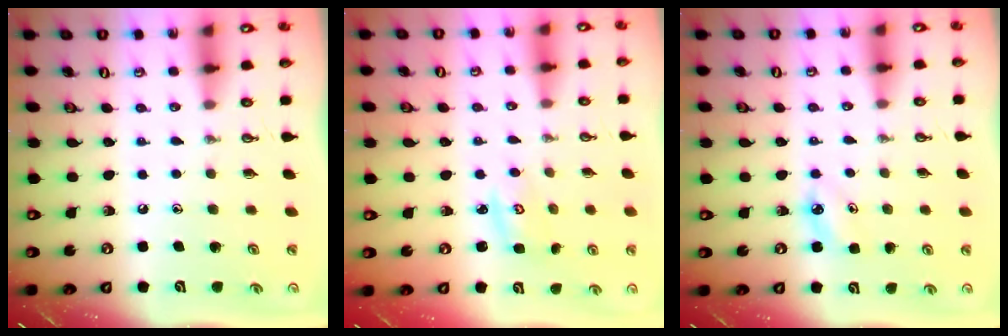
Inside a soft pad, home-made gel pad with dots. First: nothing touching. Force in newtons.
{"total": 2.7, "press": 2.7, "slide": 0.1}
{"total": 5.3, "press": 5.3, "slide": 0.5}